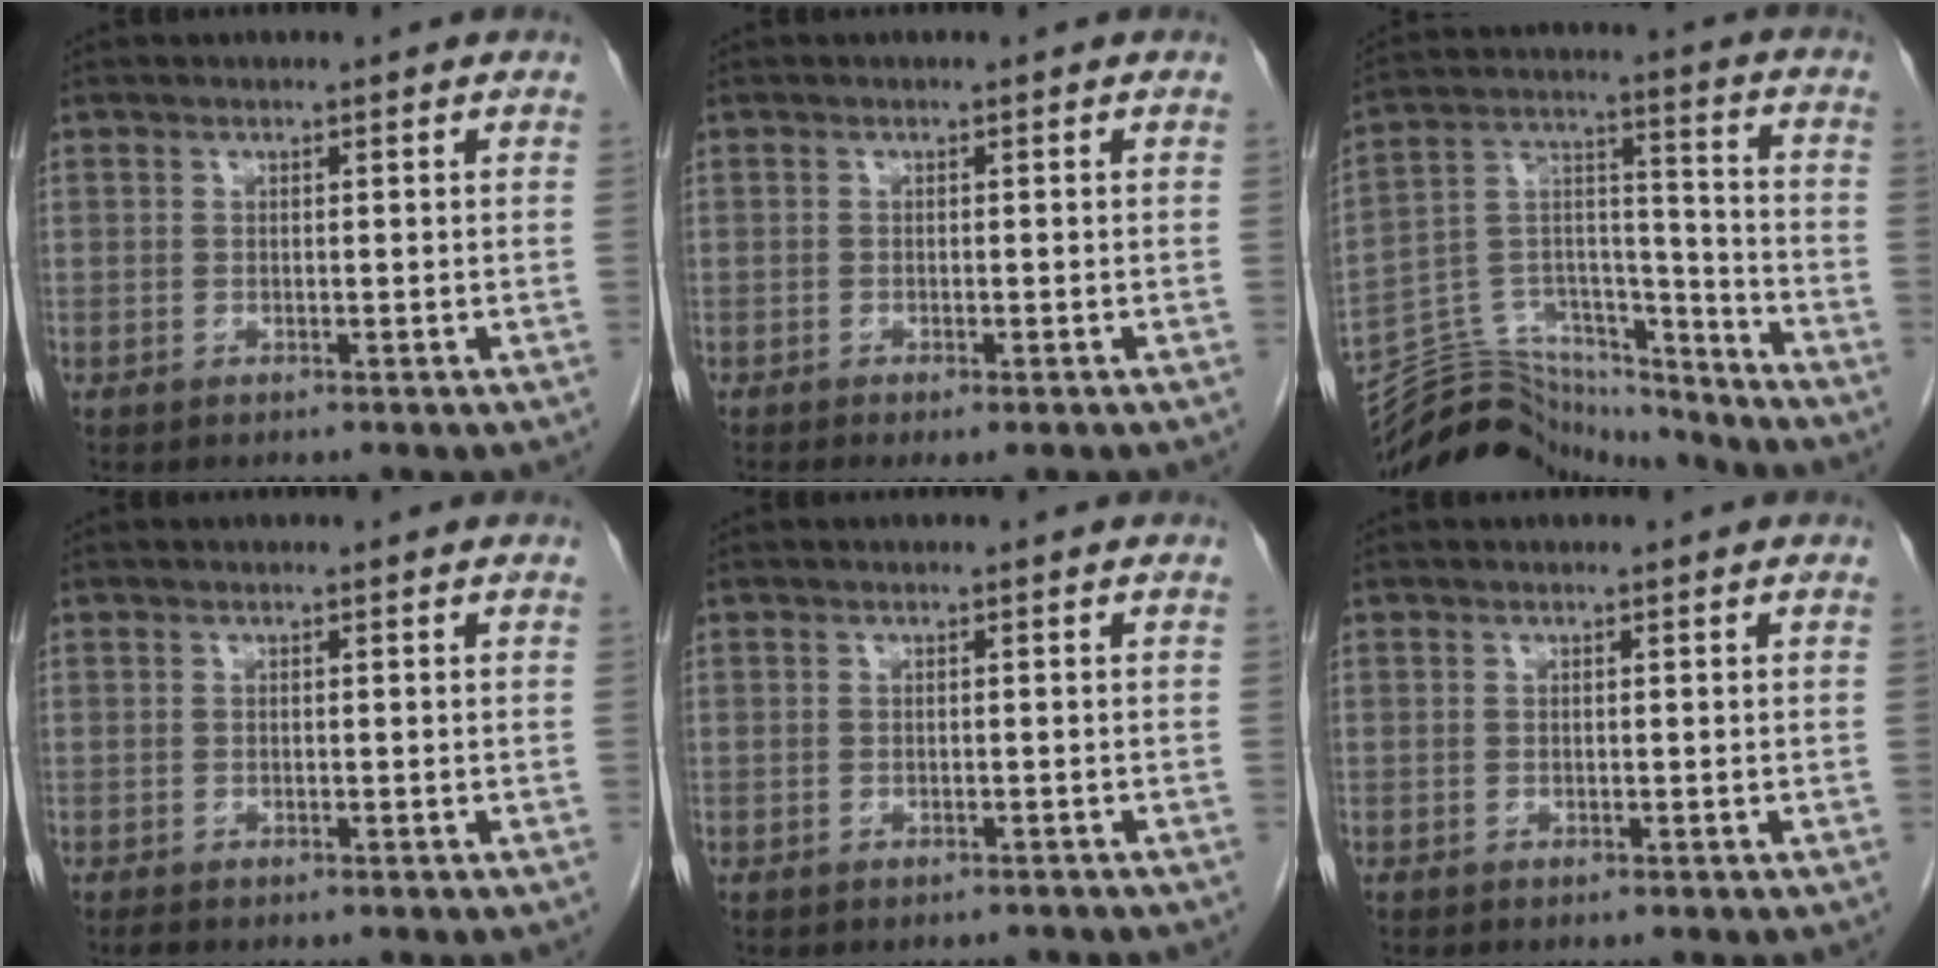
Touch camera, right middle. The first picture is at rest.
{"total": 4.7, "force": [-3.7, 0.8, 2.7], "torque": [-0.029, -0.012, -0.051]}
{"total": 19.2, "force": [-18.6, 3.8, 2.9], "torque": [-0.059, 0.049, -0.301]}
{"total": 0.8, "force": [-0.7, 0.3, 0.4], "torque": [-0.013, -0.003, -0.011]}
{"total": 2.1, "force": [-1.9, 0.7, 0.6], "torque": [-0.015, -0.002, -0.023]}
{"total": 0.0}